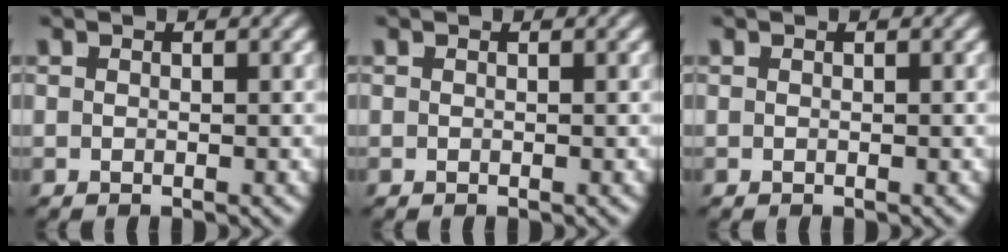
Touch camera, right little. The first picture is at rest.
{"total": 0.0}
{"total": 0.0}